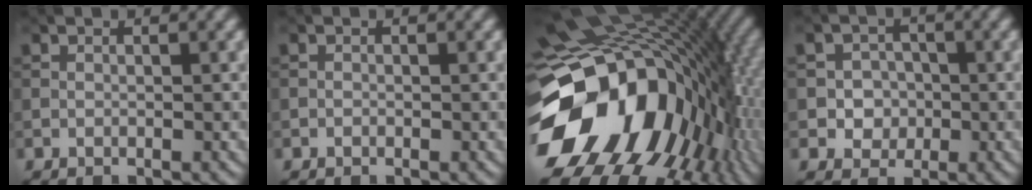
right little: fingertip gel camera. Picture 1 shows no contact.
{"total": 0.0}
{"total": 18.4, "force": [-3.3, 13.3, 12.3], "torque": [-0.214, -0.007, -0.061]}
{"total": 3.0, "force": [-0.5, 2.8, 0.9], "torque": [0.001, 0.000, -0.027]}